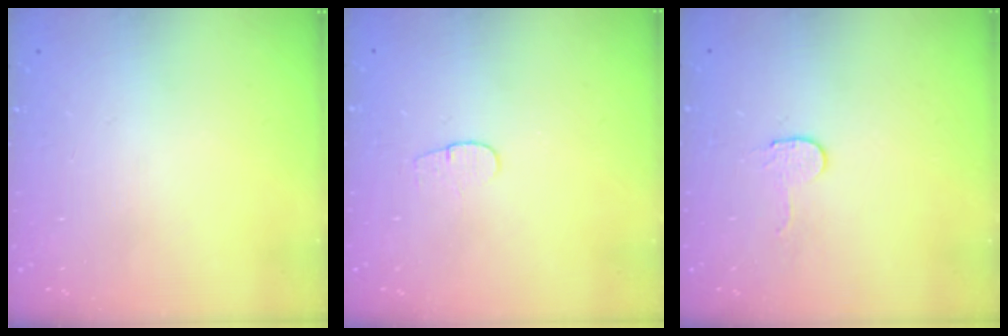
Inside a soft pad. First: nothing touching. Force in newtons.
{"total": 3.6, "press": 3.6, "slide": 0.4}
{"total": 2.7, "press": 2.7, "slide": 0.2}